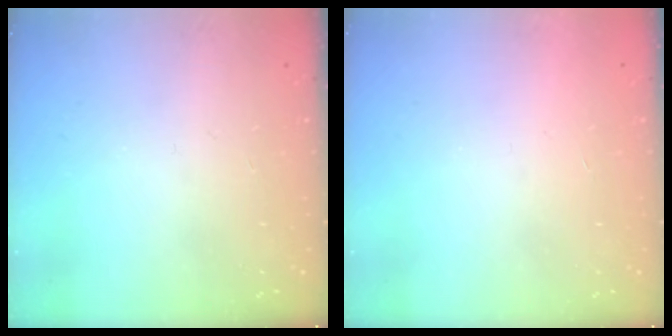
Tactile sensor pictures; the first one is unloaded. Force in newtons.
{"total": 1.7, "press": 1.7, "slide": 0.1}